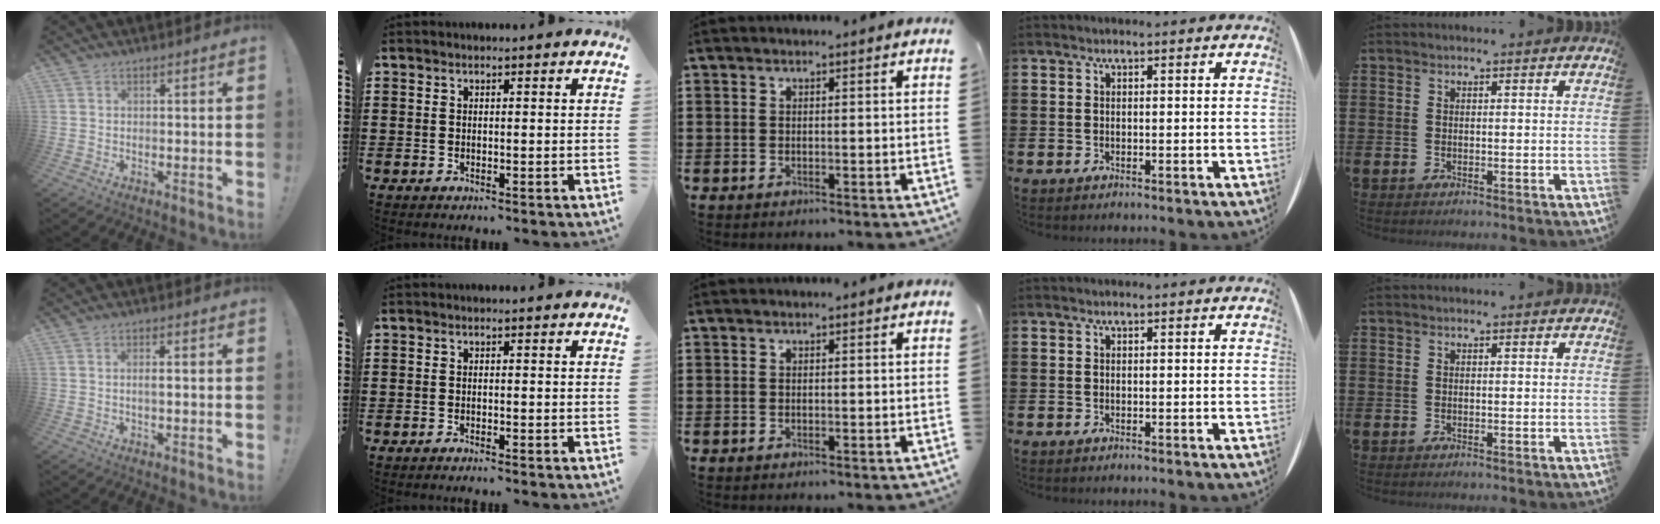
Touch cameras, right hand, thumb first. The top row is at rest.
{"thumb": {"total": 1.9, "force": [-0.3, 0.3, 1.9], "torque": [-0.034, 0.001, -0.007]}, "index": {"total": 0.8, "force": [-0.7, -0.1, 0.2], "torque": [-0.004, -0.002, -0.014]}}